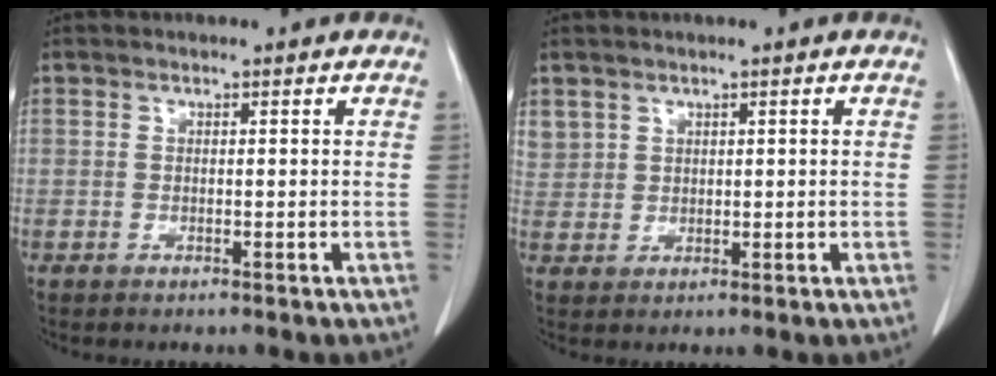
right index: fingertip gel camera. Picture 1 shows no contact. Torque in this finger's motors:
{"motor_torque": [-0.27, 0.30, -0.03, 0.00]}